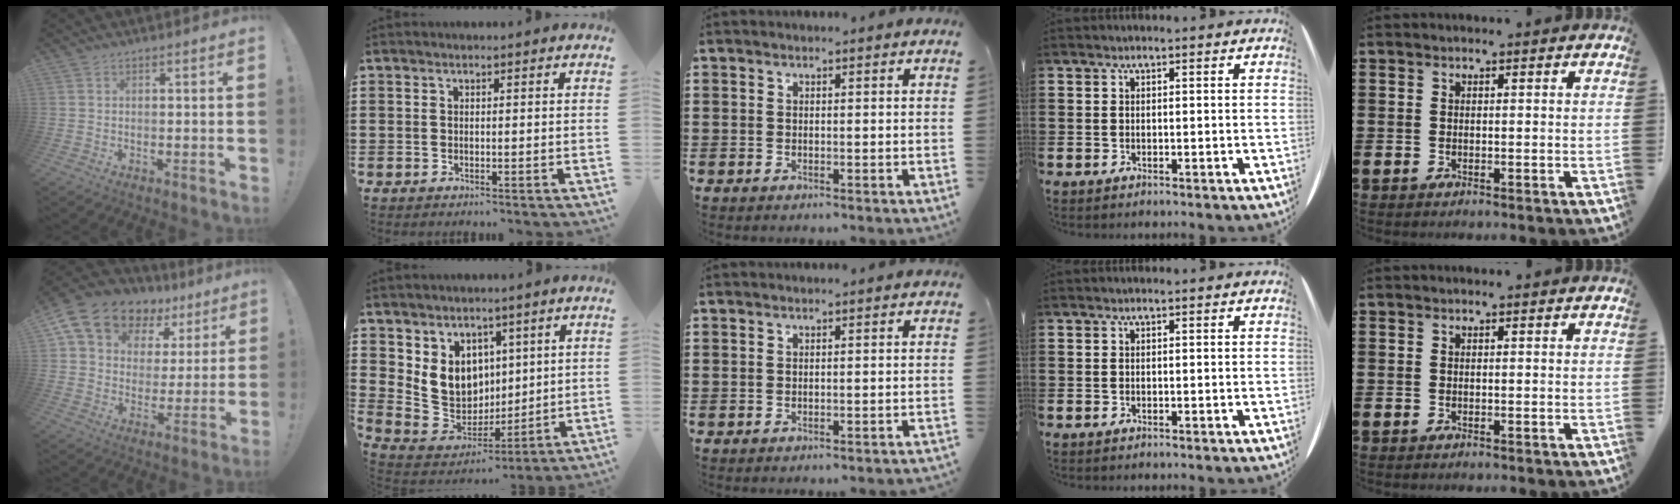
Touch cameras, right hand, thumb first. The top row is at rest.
{"thumb": {"total": 14.4, "force": [9.3, 9.3, 5.9], "torque": [-0.102, -0.058, 0.176]}, "index": {"total": 9.4, "force": [2.4, 8.4, 3.6], "torque": [-0.098, -0.009, 0.053]}, "middle": {"total": 1.0, "force": [-0.9, -0.2, 0.2], "torque": [-0.005, 0.001, -0.018]}}